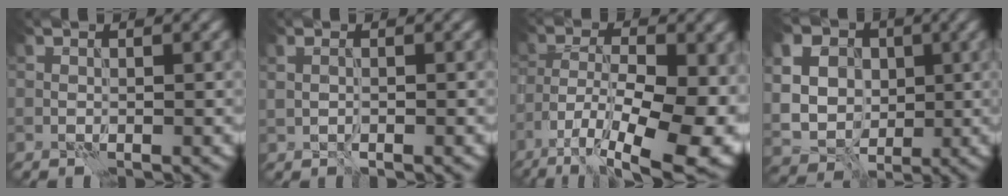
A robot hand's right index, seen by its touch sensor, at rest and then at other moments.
{"total": 1.2, "force": [0.0, 0.7, 0.9], "torque": [-0.019, -0.003, 0.005]}
{"total": 14.8, "force": [-7.2, 6.4, 11.2], "torque": [-0.189, -0.023, -0.107]}
{"total": 13.8, "force": [4.1, 11.5, 6.5], "torque": [-0.134, 0.022, 0.060]}